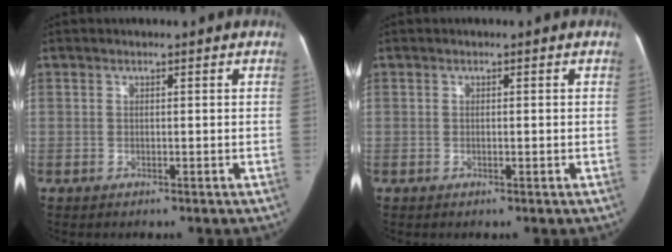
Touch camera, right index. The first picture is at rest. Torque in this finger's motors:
{"motor_torque": [-0.09, 0.04, -0.04, 0.00]}